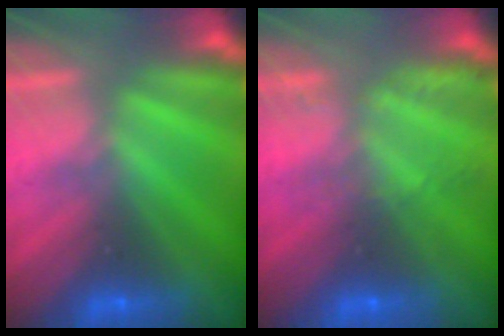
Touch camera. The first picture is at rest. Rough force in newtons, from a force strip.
{"total": 2.1}